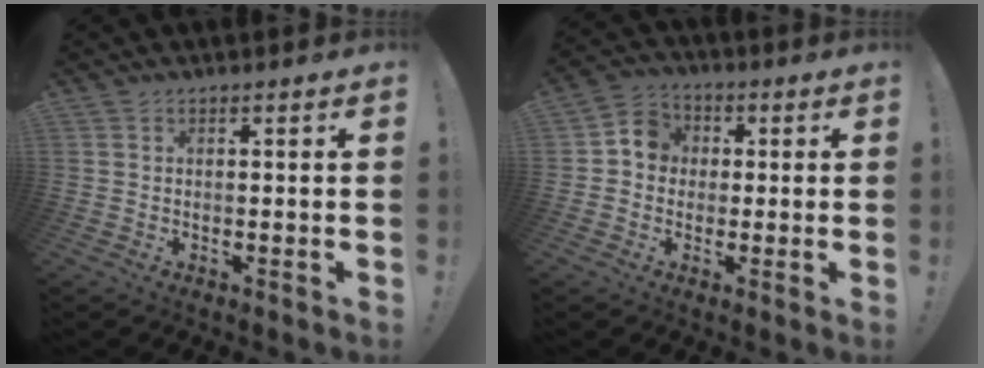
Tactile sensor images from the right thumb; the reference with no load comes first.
{"total": 7.0, "force": [0.3, 6.4, 2.8], "torque": [-0.035, 0.013, 0.008]}